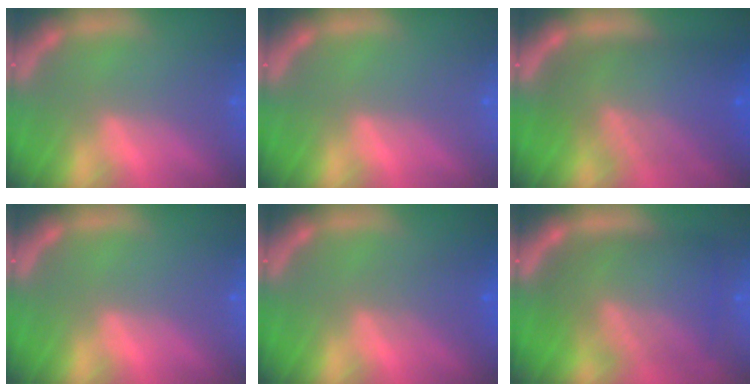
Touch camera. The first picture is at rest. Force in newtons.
{"total": 0.0}
{"total": 10.0}
{"total": 0.0}
{"total": 2.5}
{"total": 10.0}